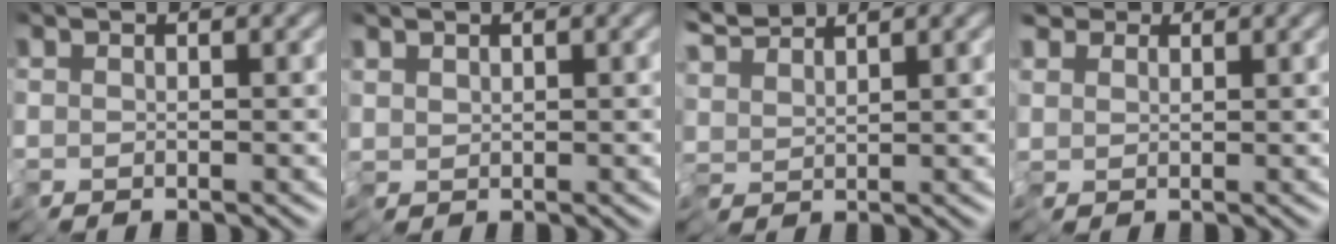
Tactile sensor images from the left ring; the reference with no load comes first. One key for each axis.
{"total": 0.9, "fx": 0.7, "fy": 0.5, "fz": -0.1, "tx": -0.001, "ty": 0.004, "tz": 0.016}
{"total": 3.4, "fx": 3.3, "fy": 0.4, "fz": 0.7, "tx": -0.027, "ty": 0.018, "tz": 0.069}
{"total": 2.8, "fx": 1.5, "fy": 2.2, "fz": 0.7, "tx": -0.021, "ty": 0.016, "tz": 0.022}